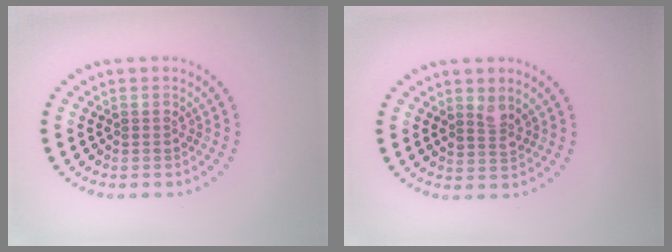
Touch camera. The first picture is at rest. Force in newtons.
{"total": 1.6, "press": 1.4, "slide": 0.8}